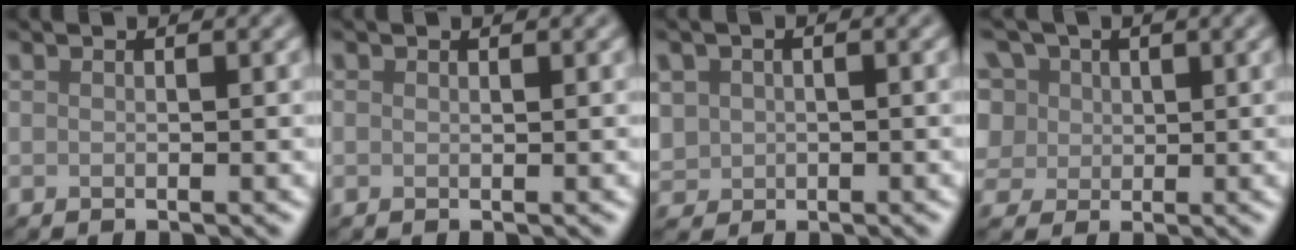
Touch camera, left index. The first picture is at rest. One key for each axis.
{"total": 0.0}
{"total": 2.3, "fx": 0.0, "fy": 2.2, "fz": 0.7, "tx": -0.011, "ty": -0.003, "tz": 0.003}
{"total": 10.1, "fx": 4.2, "fy": 7.6, "fz": 5.2, "tx": -0.103, "ty": 0.039, "tz": 0.046}